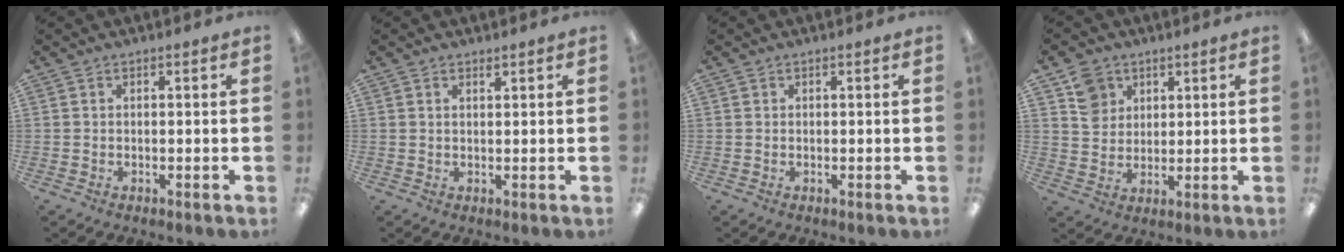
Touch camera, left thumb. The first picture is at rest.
{"total": 1.0, "force": [0.9, 0.3, 0.2], "torque": [0.003, -0.003, 0.015]}
{"total": 0.0}
{"total": 7.1, "force": [3.9, 5.8, 1.5], "torque": [-0.022, -0.006, 0.071]}